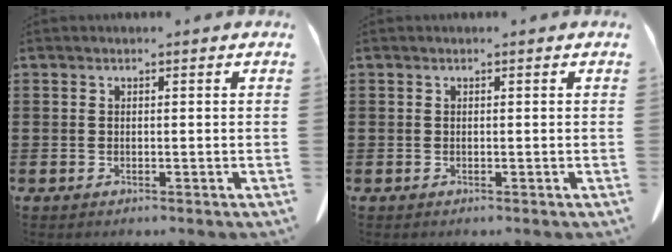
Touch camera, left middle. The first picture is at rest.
{"total": 0.0}